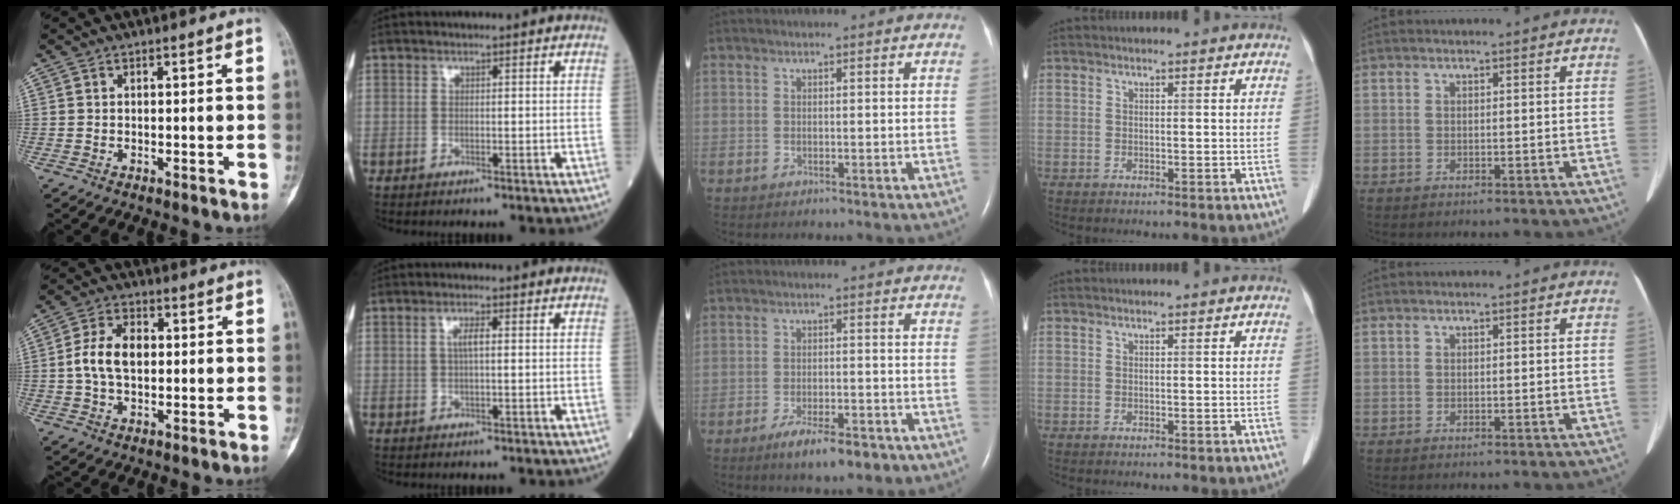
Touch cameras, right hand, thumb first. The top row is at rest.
{"thumb": {"total": 7.8, "force": [0.3, 4.9, 6.1], "torque": [-0.111, 0.016, 0.001]}, "index": {"total": 2.3, "force": [0.3, 0.5, 2.2], "torque": [-0.045, 0.005, 0.006]}, "middle": {"total": 6.7, "force": [-4.5, 1.7, 4.5], "torque": [-0.076, -0.006, -0.068]}}